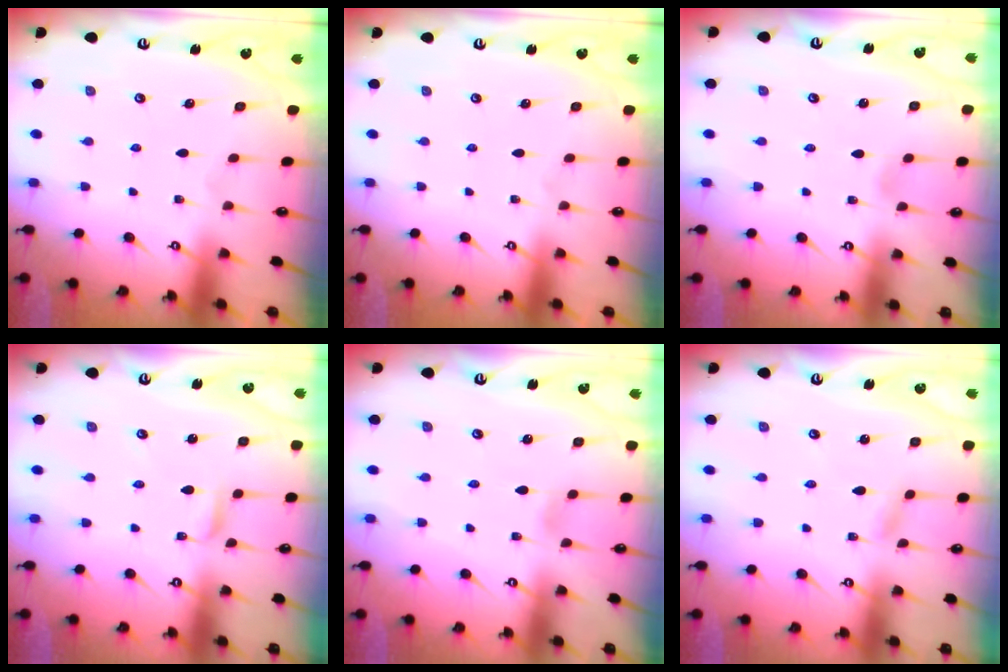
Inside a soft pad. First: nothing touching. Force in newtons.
{"total": 0.0}
{"total": 2.1, "press": 2.1, "slide": 0.2}
{"total": 2.0, "press": 2.0, "slide": 0.2}
{"total": 2.9, "press": 2.8, "slide": 0.3}
{"total": 1.5, "press": 1.5, "slide": 0.1}